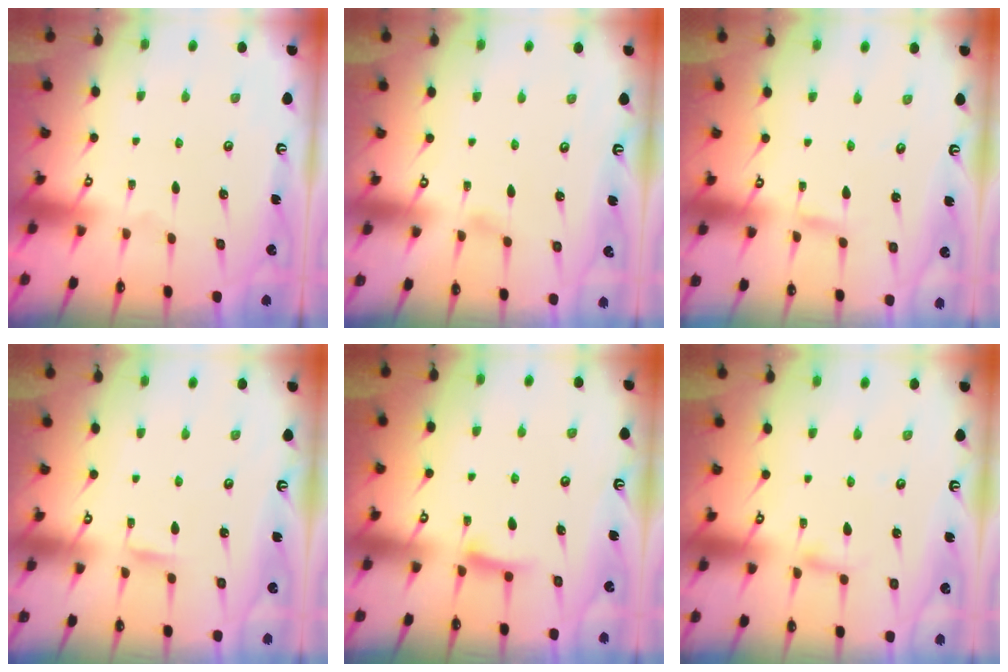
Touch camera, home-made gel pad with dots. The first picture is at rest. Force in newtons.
{"total": 1.7, "press": 1.6, "slide": 0.2}
{"total": 2.4, "press": 2.4, "slide": 0.3}
{"total": 1.3, "press": 1.3, "slide": 0.2}
{"total": 8.2, "press": 8.2, "slide": 0.5}
{"total": 2.6, "press": 2.6, "slide": 0.2}